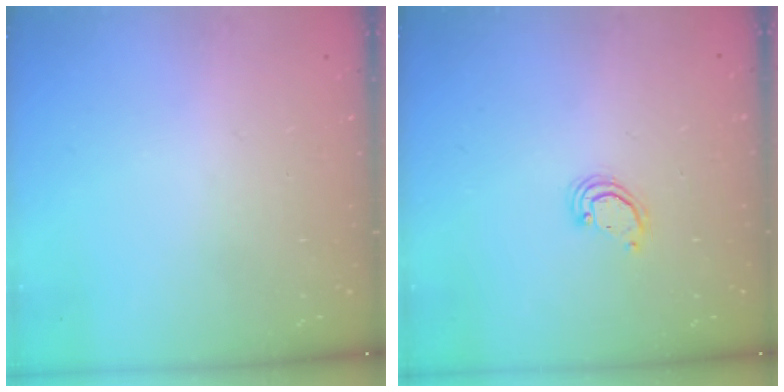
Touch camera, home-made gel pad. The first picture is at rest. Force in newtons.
{"total": 2.0, "press": 2.0, "slide": 0.2}